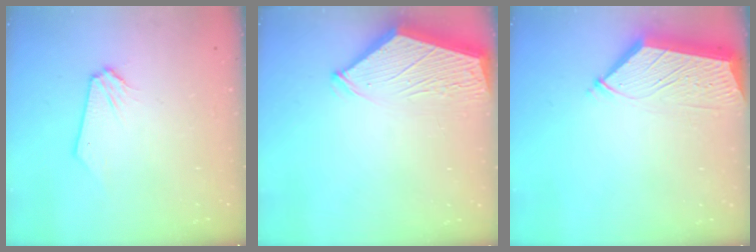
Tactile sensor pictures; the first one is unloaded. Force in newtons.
{"total": 3.8, "press": 3.8, "slide": 0.6}
{"total": 6.8, "press": 6.8, "slide": 0.8}